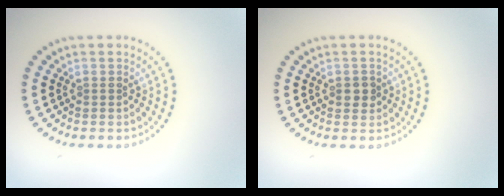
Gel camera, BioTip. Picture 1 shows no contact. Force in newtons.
{"total": 1.5, "press": 1.4, "slide": 0.2}